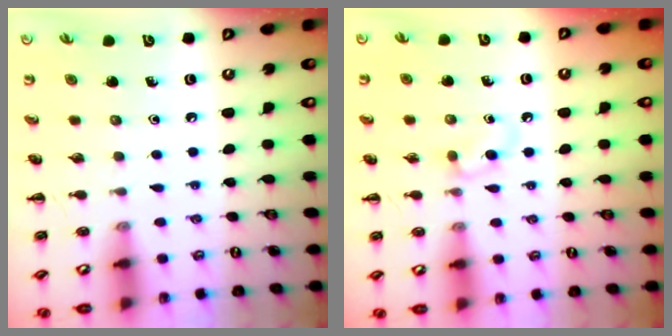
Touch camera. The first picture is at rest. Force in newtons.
{"total": 3.7, "press": 3.4, "slide": 1.4}